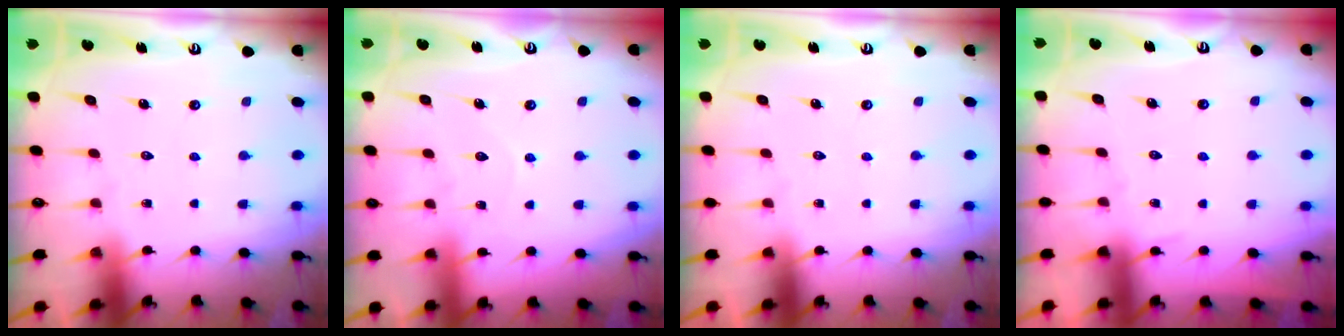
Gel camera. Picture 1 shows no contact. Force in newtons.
{"total": 5.3, "press": 5.3, "slide": 0.5}
{"total": 0.0}
{"total": 5.0, "press": 4.9, "slide": 0.7}